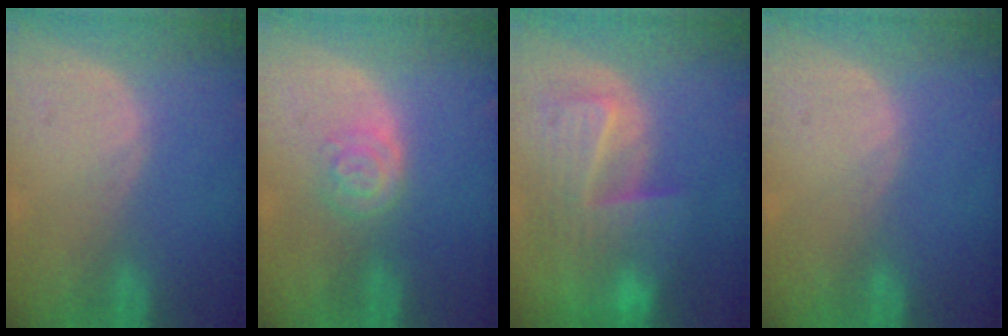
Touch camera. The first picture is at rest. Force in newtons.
{"total": 3.5, "press": 3.5, "slide": 0.6}
{"total": 10.2, "press": 8.8, "slide": 5.0}
{"total": 0.0}